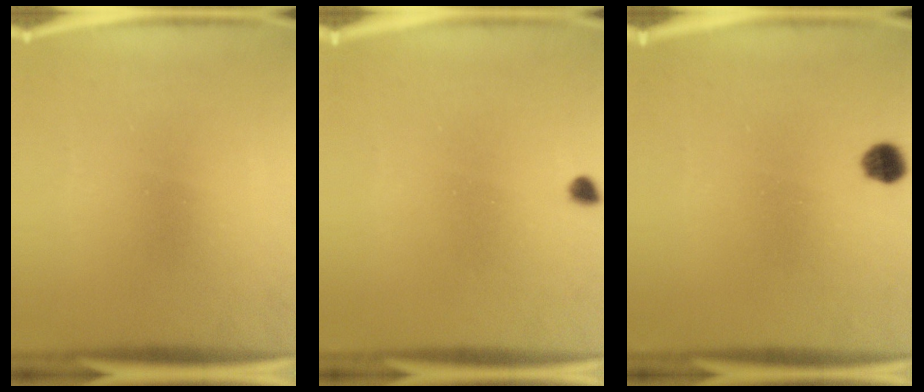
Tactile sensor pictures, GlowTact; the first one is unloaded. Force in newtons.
{"total": 1.2}
{"total": 3.1}